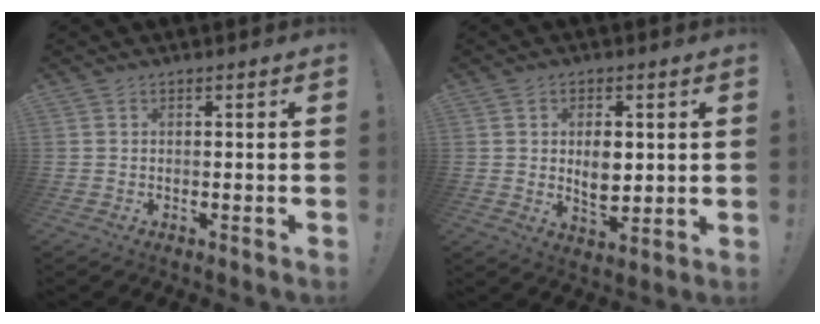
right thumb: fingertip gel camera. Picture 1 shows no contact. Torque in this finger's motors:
{"motor_torque": [-0.28, 0.23, 0.16, 0.60, 0.00]}